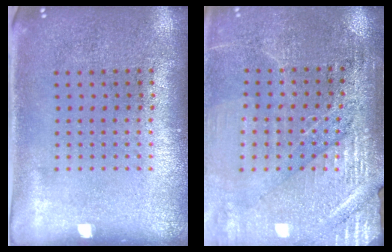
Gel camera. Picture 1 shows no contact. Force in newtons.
{"total": 3.2, "press": 3.2, "slide": 0.2}